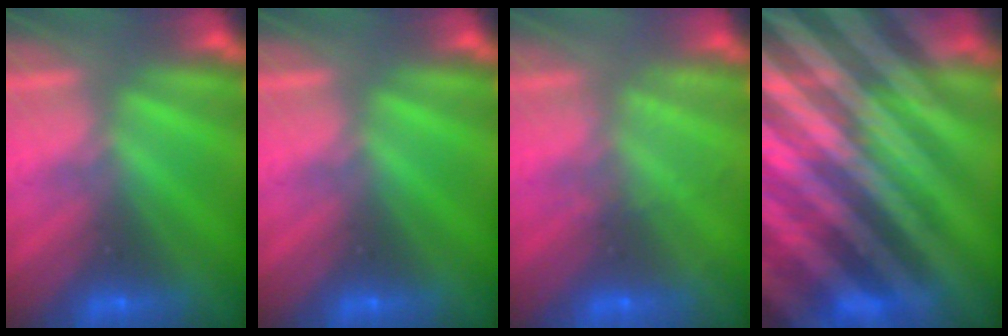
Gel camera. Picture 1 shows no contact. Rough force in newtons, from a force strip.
{"total": 0.0}
{"total": 1.7}
{"total": 9.5}